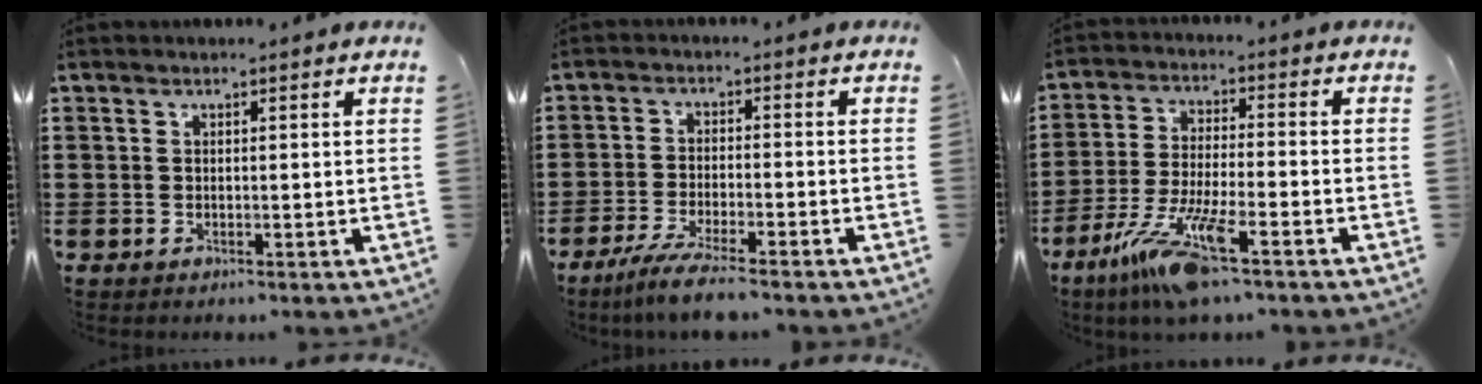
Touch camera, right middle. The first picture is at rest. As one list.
[{"total": 5.2, "force": [-4.5, -0.1, 2.6], "torque": [-0.064, -0.019, -0.087]}, {"total": 10.2, "force": [-6.8, 0.8, 7.6], "torque": [-0.171, -0.018, -0.136]}]